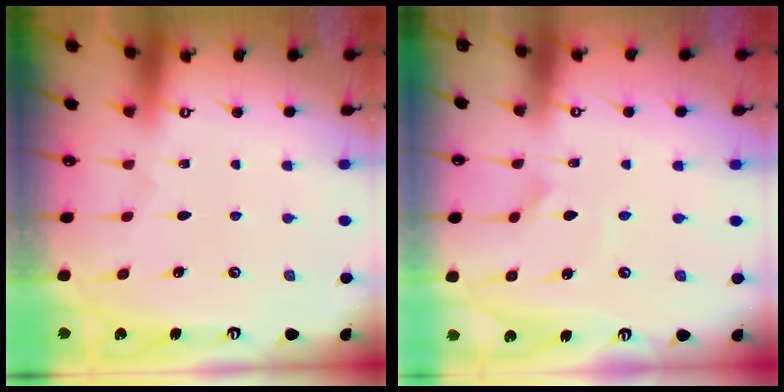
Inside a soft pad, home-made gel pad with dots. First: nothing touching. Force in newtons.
{"total": 2.4, "press": 2.4, "slide": 0.6}